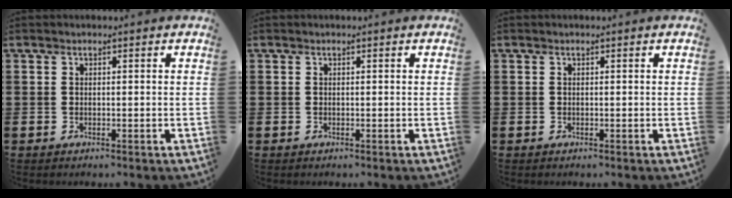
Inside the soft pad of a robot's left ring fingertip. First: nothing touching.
{"total": 0.0}
{"total": 0.0}